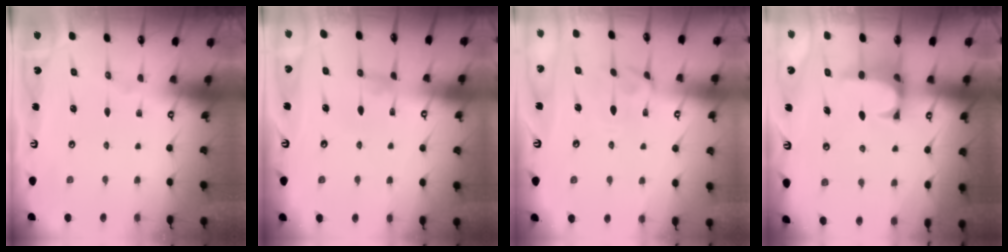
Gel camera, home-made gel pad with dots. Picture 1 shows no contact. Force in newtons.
{"total": 0.8, "press": 0.7, "slide": 0.3}
{"total": 0.7, "press": 0.4, "slide": 0.6}
{"total": 0.9, "press": 0.3, "slide": 0.8}